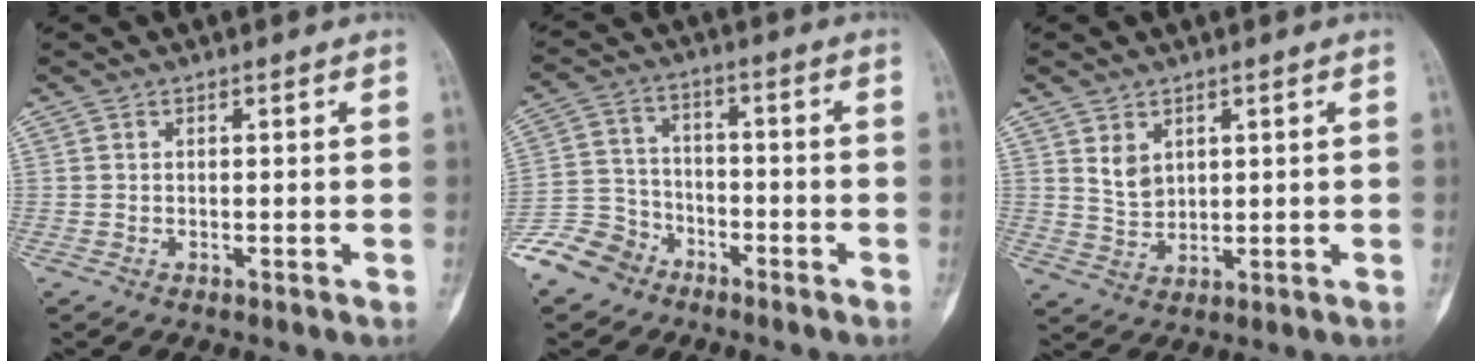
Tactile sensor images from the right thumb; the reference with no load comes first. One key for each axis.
{"total": 9.2, "fx": -6.5, "fy": 6.2, "fz": 1.8, "tx": -0.019, "ty": 0.043, "tz": -0.134}
{"total": 4.1, "fx": 1.9, "fy": 2.9, "fz": 2.2, "tx": -0.024, "ty": -0.018, "tz": 0.045}